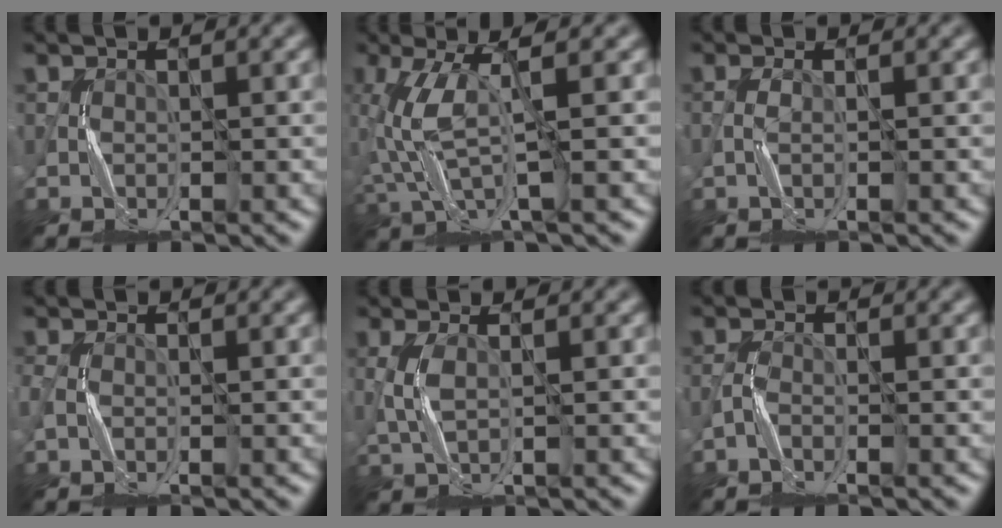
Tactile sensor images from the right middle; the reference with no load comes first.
{"total": 5.3, "force": [0.4, 1.5, 5.0], "torque": [-0.137, -0.003, 0.013]}
{"total": 0.7, "force": [-0.4, -0.1, 0.5], "torque": [-0.015, 0.003, -0.007]}
{"total": 1.1, "force": [-0.5, 0.5, 0.8], "torque": [-0.020, 0.001, -0.011]}
{"total": 1.6, "force": [0.1, 0.4, 1.5], "torque": [-0.041, 0.004, 0.006]}
{"total": 1.1, "force": [-1.0, 0.1, 0.4], "torque": [-0.011, 0.003, -0.023]}